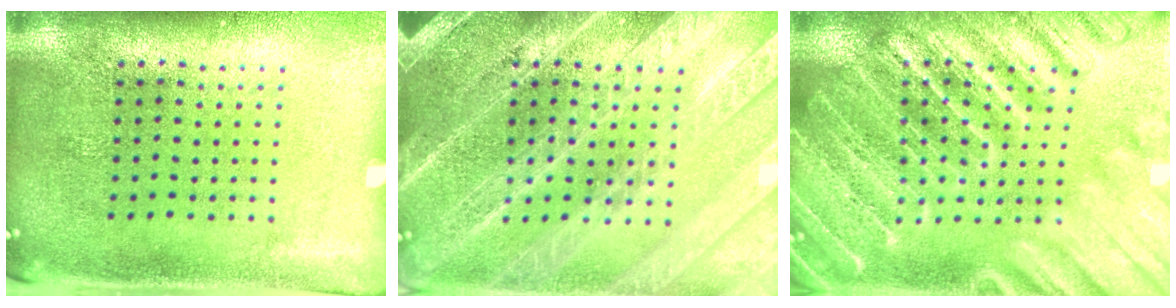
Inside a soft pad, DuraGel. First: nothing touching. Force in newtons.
{"total": 5.9, "press": 5.9, "slide": 0.7}
{"total": 4.4, "press": 4.4, "slide": 0.5}